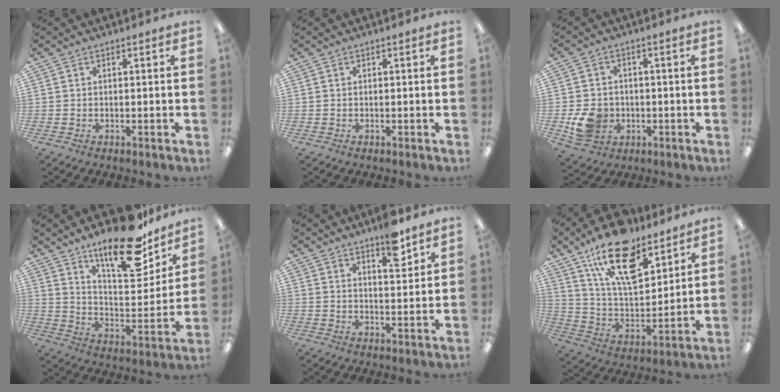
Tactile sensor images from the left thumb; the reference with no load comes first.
{"total": 0.0}
{"total": 8.0, "force": [-2.0, 6.9, 3.6], "torque": [-0.072, 0.010, -0.031]}
{"total": 21.4, "force": [15.4, 7.4, 12.9], "torque": [-0.196, -0.099, 0.258]}
{"total": 7.2, "force": [5.2, 2.1, 4.5], "torque": [-0.053, -0.032, 0.083]}
{"total": 20.4, "force": [13.5, 8.8, 12.6], "torque": [-0.215, -0.066, 0.233]}